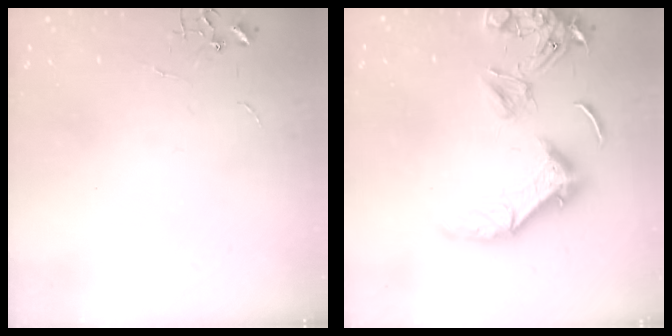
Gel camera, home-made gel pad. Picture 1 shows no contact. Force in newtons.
{"total": 20.0, "press": 19.8, "slide": 2.9}